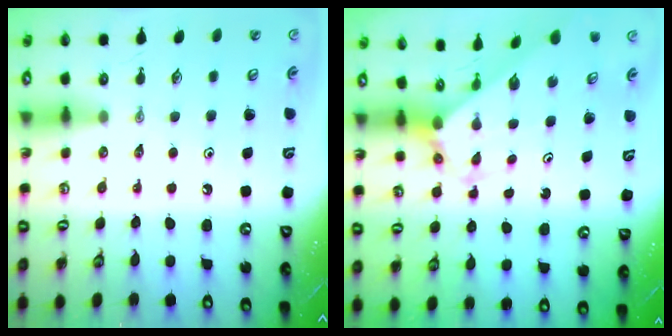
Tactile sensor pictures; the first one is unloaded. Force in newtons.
{"total": 2.6, "press": 2.6, "slide": 0.2}